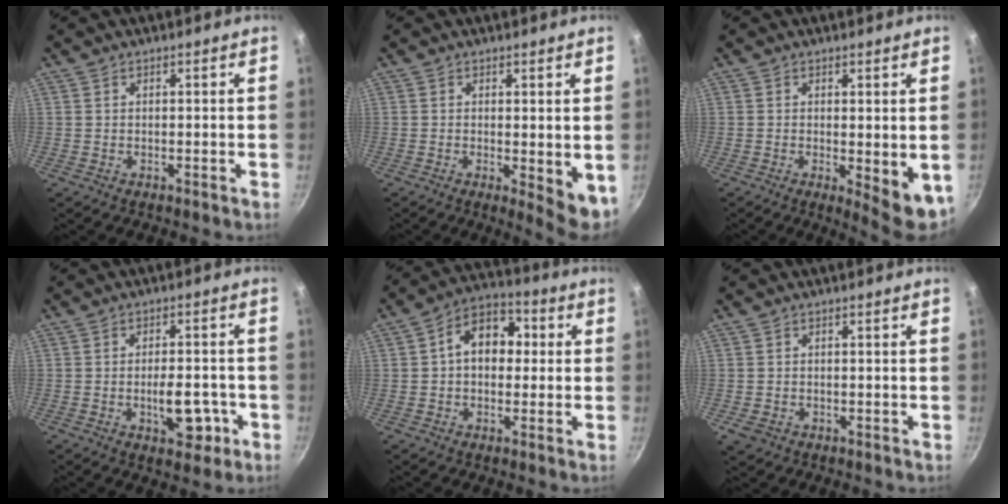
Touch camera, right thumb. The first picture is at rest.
{"total": 6.0, "force": [-0.2, 2.1, 5.6], "torque": [-0.068, -0.012, 0.001]}
{"total": 8.9, "force": [-1.7, 2.8, 8.3], "torque": [-0.092, -0.011, -0.013]}
{"total": 8.3, "force": [-2.8, 4.3, 6.5], "torque": [-0.063, 0.014, -0.035]}
{"total": 10.6, "force": [1.1, 7.6, 7.3], "torque": [-0.066, 0.029, 0.000]}
{"total": 2.9, "force": [-1.2, 2.2, 1.4], "torque": [-0.028, 0.002, -0.014]}